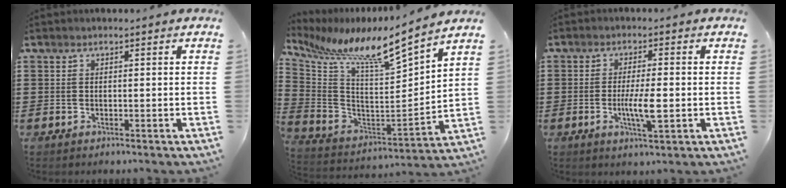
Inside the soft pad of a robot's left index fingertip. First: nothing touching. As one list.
[{"total": 8.8, "force": [7.5, -0.2, 4.6], "torque": [-0.126, -0.066, 0.113]}, {"total": 5.7, "force": [-0.9, 1.0, 5.5], "torque": [-0.106, -0.004, -0.020]}]